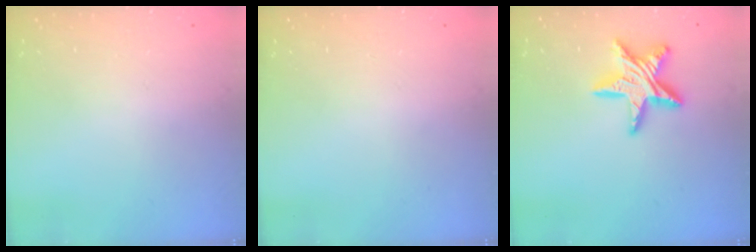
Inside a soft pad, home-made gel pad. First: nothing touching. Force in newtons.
{"total": 0.0}
{"total": 13.4, "press": 13.3, "slide": 1.0}